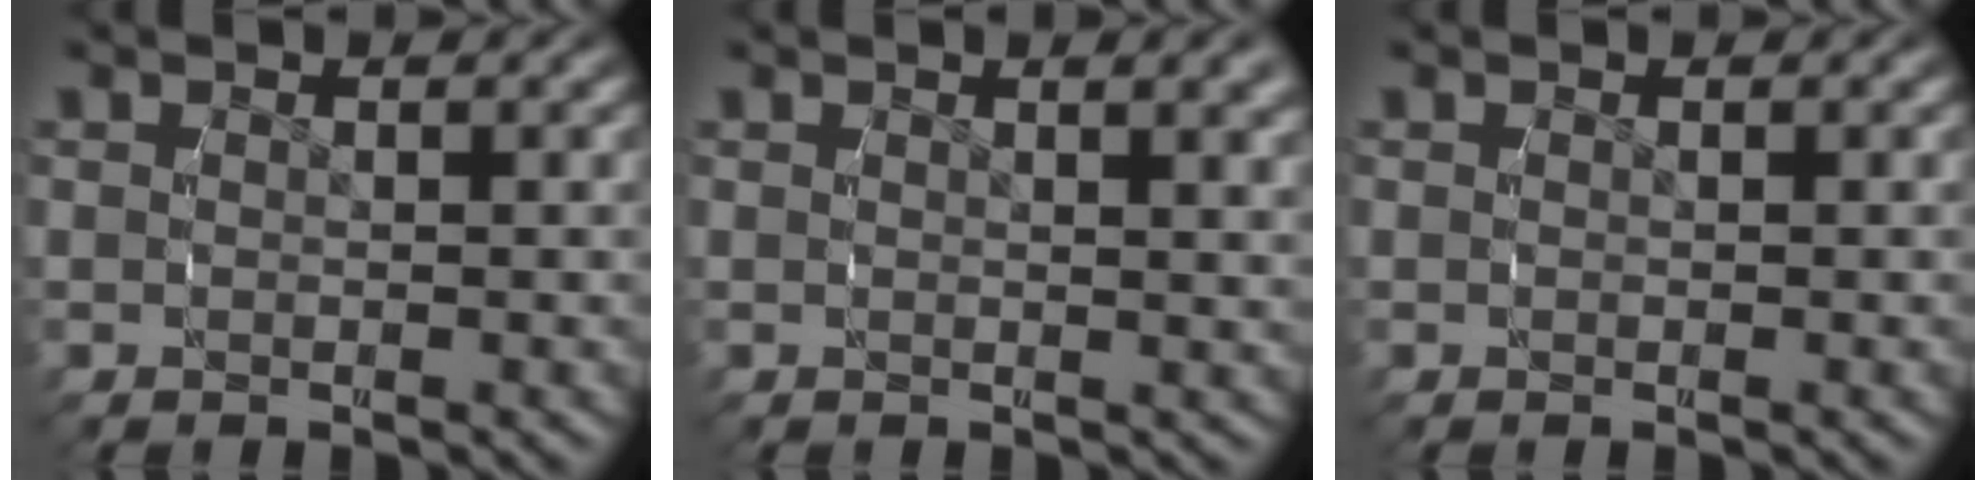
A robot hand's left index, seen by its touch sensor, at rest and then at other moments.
{"total": 2.3, "force": [1.5, 0.0, 1.8], "torque": [-0.021, 0.004, 0.020]}
{"total": 0.0}